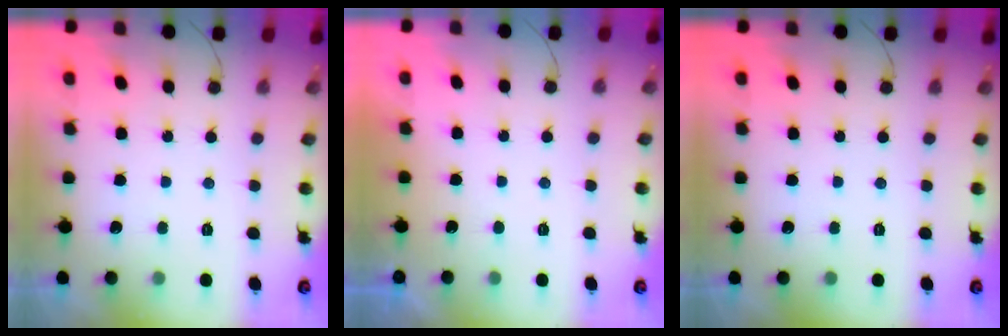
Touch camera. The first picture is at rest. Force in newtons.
{"total": 1.2, "press": 1.1, "slide": 0.3}
{"total": 0.0}